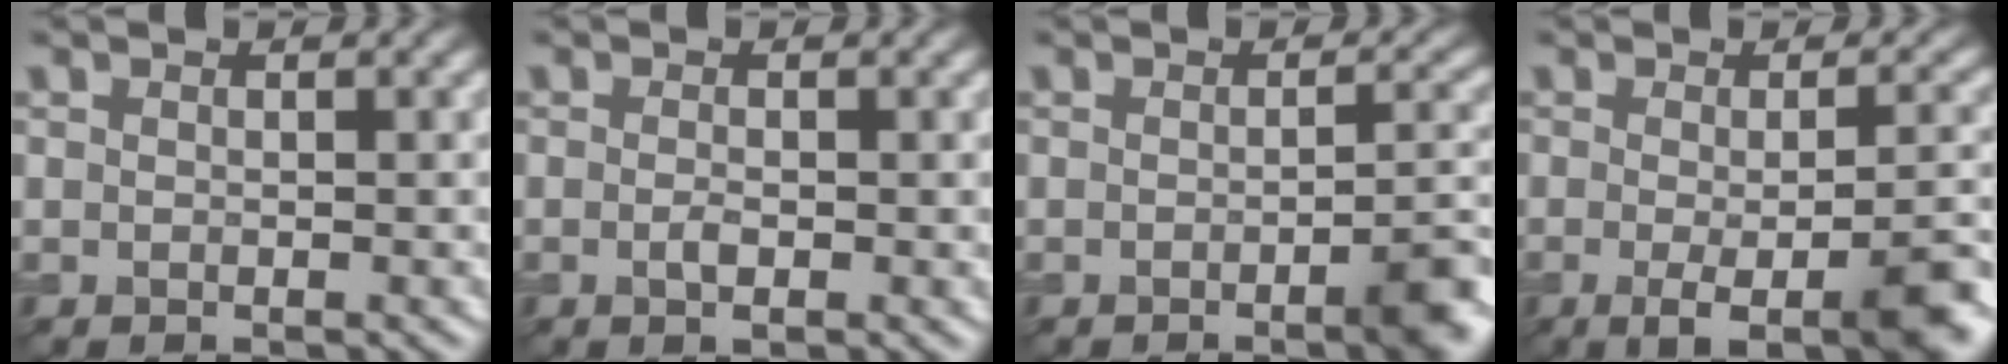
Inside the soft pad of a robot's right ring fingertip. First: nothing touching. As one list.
[{"total": 1.4, "force": [-0.3, 0.4, 1.3], "torque": [-0.025, -0.003, -0.007]}, {"total": 3.6, "force": [-1.5, 0.8, 3.2], "torque": [-0.039, 0.003, -0.029]}, {"total": 7.0, "force": [-1.9, 1.9, 6.5], "torque": [-0.090, -0.011, -0.029]}]